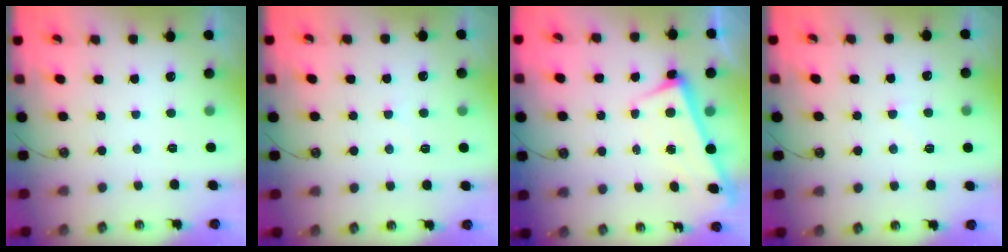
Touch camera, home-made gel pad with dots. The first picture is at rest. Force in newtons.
{"total": 2.2, "press": 2.2, "slide": 0.3}
{"total": 2.8, "press": 2.8, "slide": 0.4}
{"total": 5.3, "press": 5.3, "slide": 0.8}